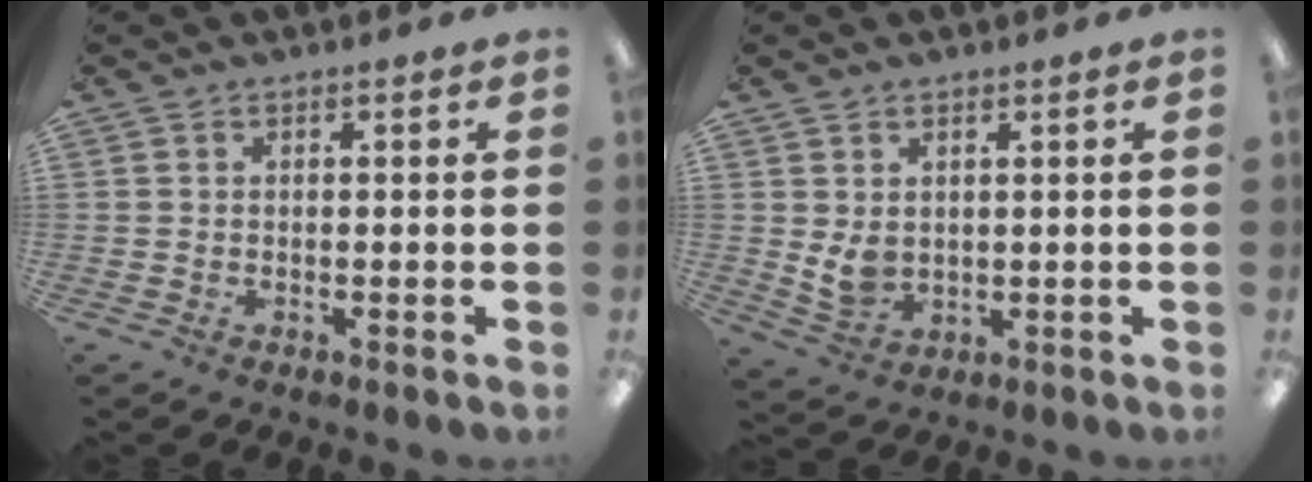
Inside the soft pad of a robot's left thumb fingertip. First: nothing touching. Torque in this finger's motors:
{"motor_torque": [0.65, 0.76, 0.38, -0.66, 0.03]}